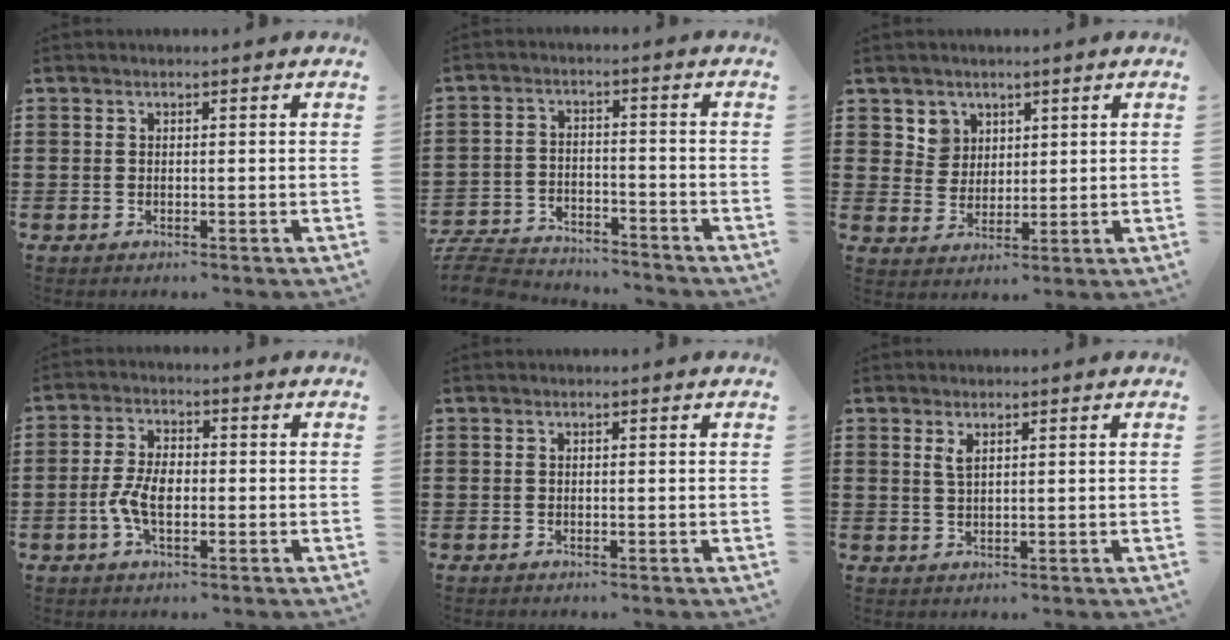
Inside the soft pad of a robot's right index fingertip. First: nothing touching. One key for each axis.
{"total": 5.8, "fx": -5.6, "fy": 0.7, "fz": 1.0, "tx": -0.036, "ty": 0.000, "tz": -0.115}
{"total": 4.5, "fx": 2.6, "fy": 3.6, "fz": 0.1, "tx": -0.015, "ty": 0.009, "tz": 0.047}
{"total": 5.2, "fx": -1.2, "fy": 2.9, "fz": 4.2, "tx": -0.104, "ty": 0.000, "tz": -0.029}
{"total": 0.0}
{"total": 1.8, "fx": 1.0, "fy": 0.6, "fz": 1.4, "tx": -0.030, "ty": 0.003, "tz": 0.017}